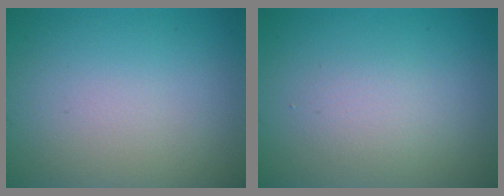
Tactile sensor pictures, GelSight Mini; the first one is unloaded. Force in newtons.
{"total": 1.7, "press": 1.7, "slide": 0.1}